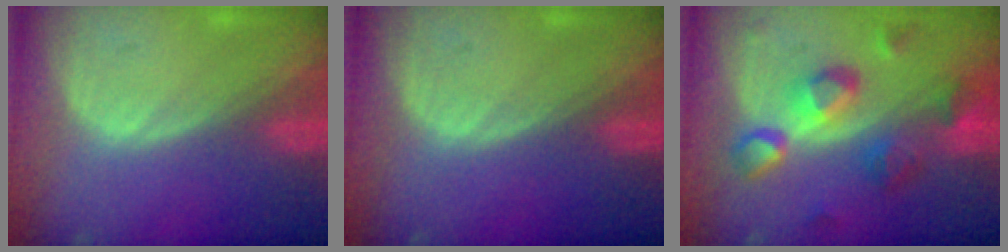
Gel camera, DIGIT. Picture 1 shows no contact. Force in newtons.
{"total": 0.0}
{"total": 9.2, "press": 8.3, "slide": 4.0}